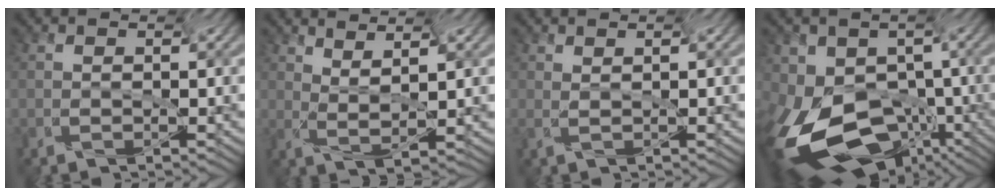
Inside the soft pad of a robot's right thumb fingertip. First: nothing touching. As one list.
[{"total": 3.9, "force": [2.8, 0.1, 2.7], "torque": [-0.065, -0.008, 0.055]}, {"total": 1.4, "force": [1.3, -0.4, 0.4], "torque": [-0.004, -0.007, 0.025]}, {"total": 15.2, "force": [-8.4, 9.7, 8.1], "torque": [-0.203, -0.036, -0.123]}]